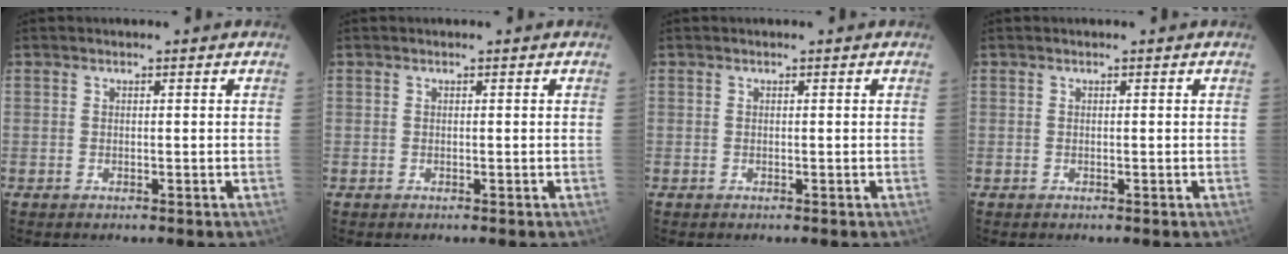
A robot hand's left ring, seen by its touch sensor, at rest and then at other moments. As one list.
[{"total": 0.0}, {"total": 0.0}, {"total": 0.0}]